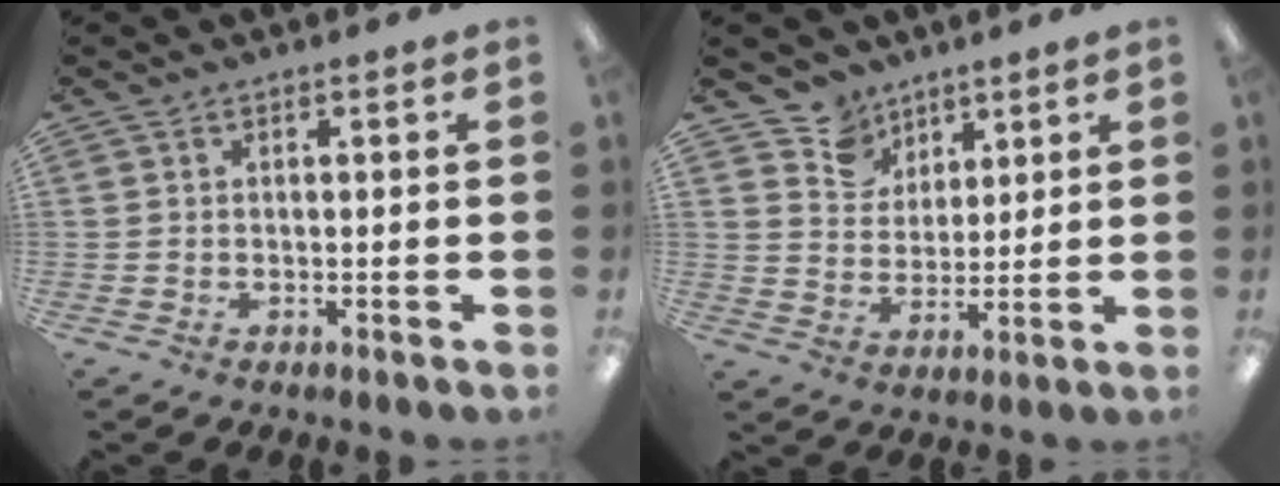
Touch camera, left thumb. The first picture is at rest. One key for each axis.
{"total": 8.0, "fx": 5.9, "fy": 5.4, "fz": -0.2, "tx": -0.011, "ty": -0.042, "tz": 0.113}